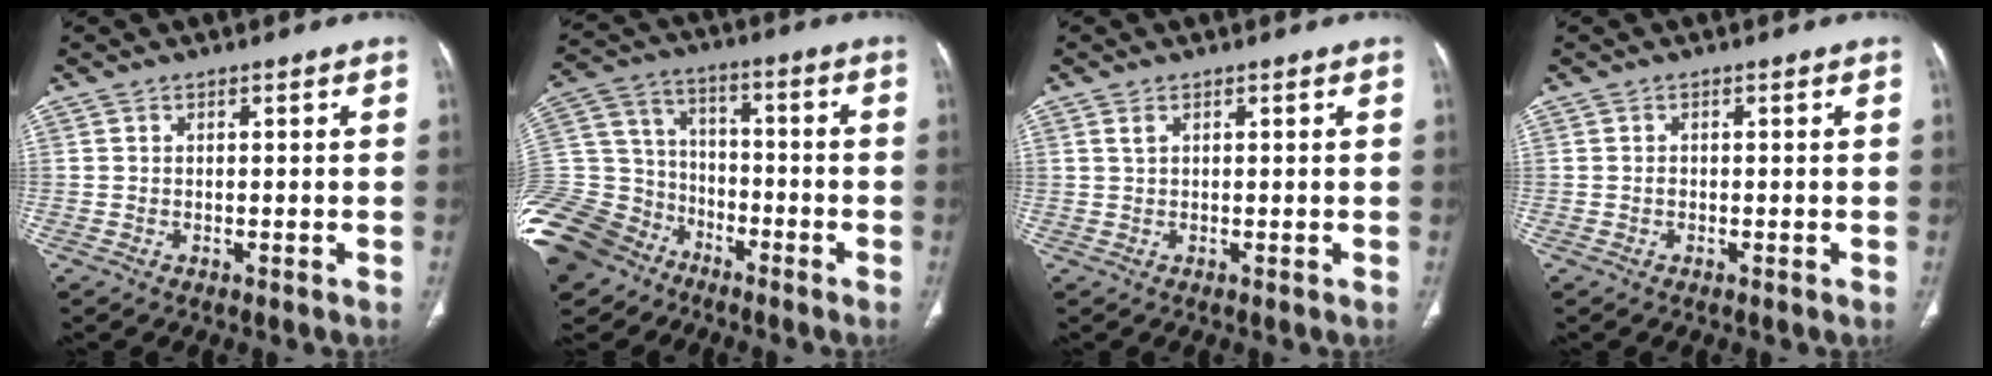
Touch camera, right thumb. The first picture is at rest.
{"total": 25.1, "force": [-14.5, 17.7, 10.2], "torque": [-0.286, 0.048, -0.261]}
{"total": 1.0, "force": [0.5, 0.5, 0.7], "torque": [-0.016, 0.005, 0.012]}
{"total": 0.7, "force": [-0.2, 0.5, 0.4], "torque": [-0.005, 0.001, -0.003]}